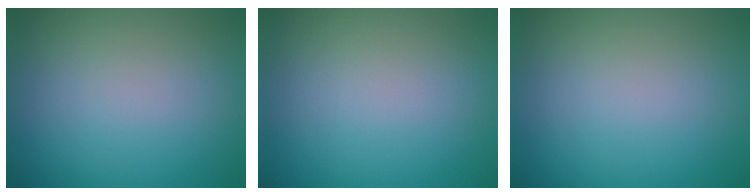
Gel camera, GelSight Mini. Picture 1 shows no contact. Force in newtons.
{"total": 0.0}
{"total": 0.0}